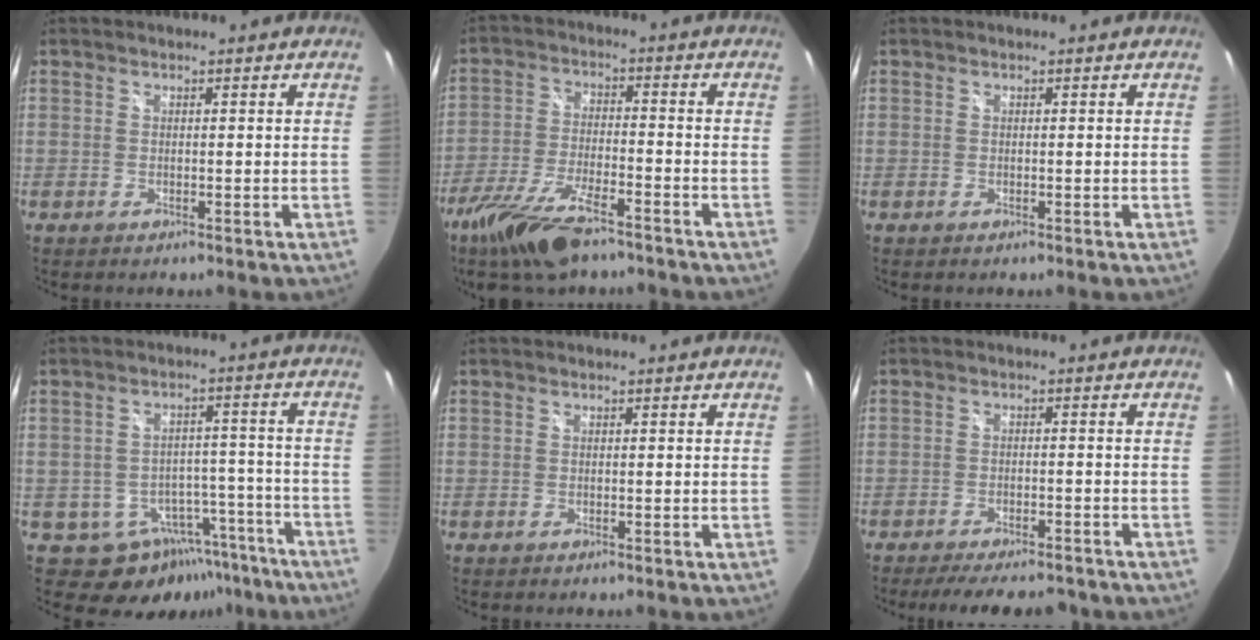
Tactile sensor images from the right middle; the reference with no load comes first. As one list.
[{"total": 13.3, "force": [-9.8, 3.9, 8.1], "torque": [-0.185, -0.029, -0.185]}, {"total": 0.0}, {"total": 11.6, "force": [-7.7, 8.0, 3.6], "torque": [-0.050, 0.031, -0.072]}, {"total": 0.0}, {"total": 11.6, "force": [-9.8, 3.2, 5.3], "torque": [-0.109, -0.017, -0.138]}]